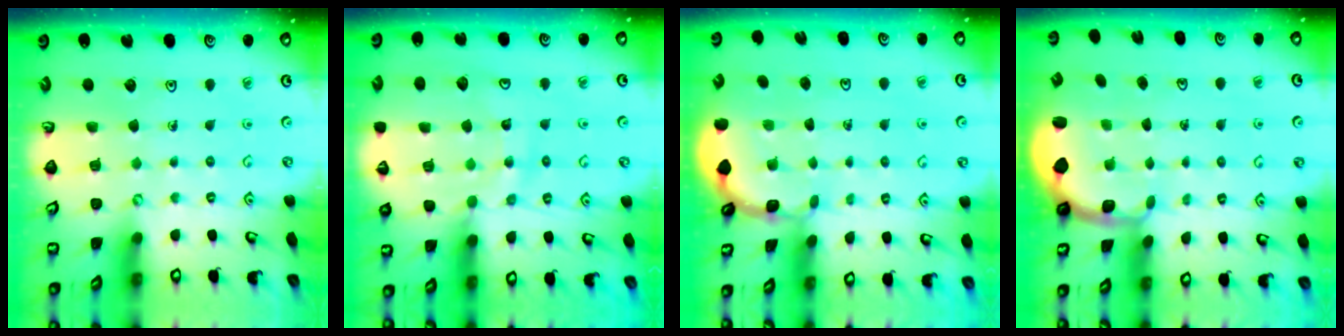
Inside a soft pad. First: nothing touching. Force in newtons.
{"total": 12.6, "press": 12.5, "slide": 1.5}
{"total": 1.8, "press": 1.8, "slide": 0.3}
{"total": 1.7, "press": 1.3, "slide": 1.0}